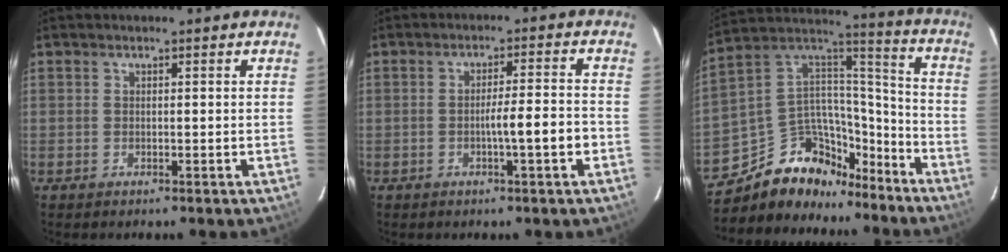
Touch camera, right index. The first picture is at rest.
{"total": 5.5, "force": [-2.1, -0.3, 5.0], "torque": [-0.084, 0.001, -0.031]}
{"total": 18.7, "force": [-13.2, 11.2, 7.0], "torque": [-0.149, 0.075, -0.208]}